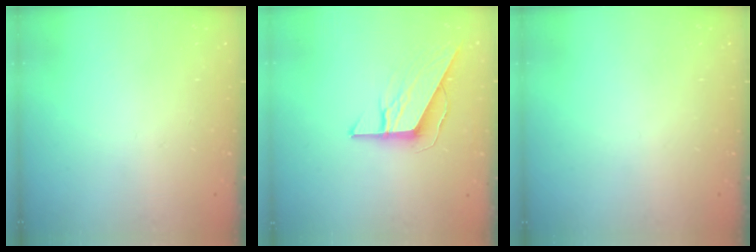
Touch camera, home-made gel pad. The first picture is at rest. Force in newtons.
{"total": 8.8, "press": 8.8, "slide": 0.5}
{"total": 0.0}